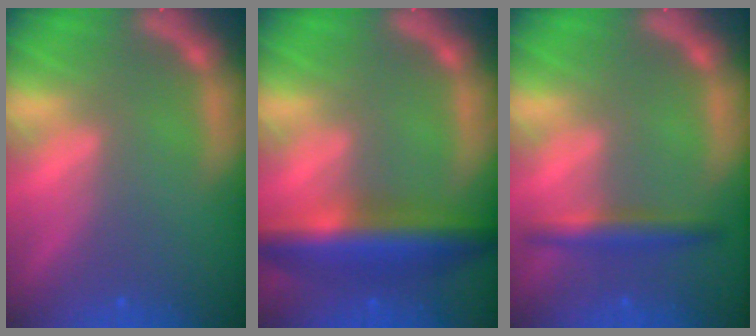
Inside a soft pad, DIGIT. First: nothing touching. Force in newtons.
{"total": 7.5}
{"total": 3.0}